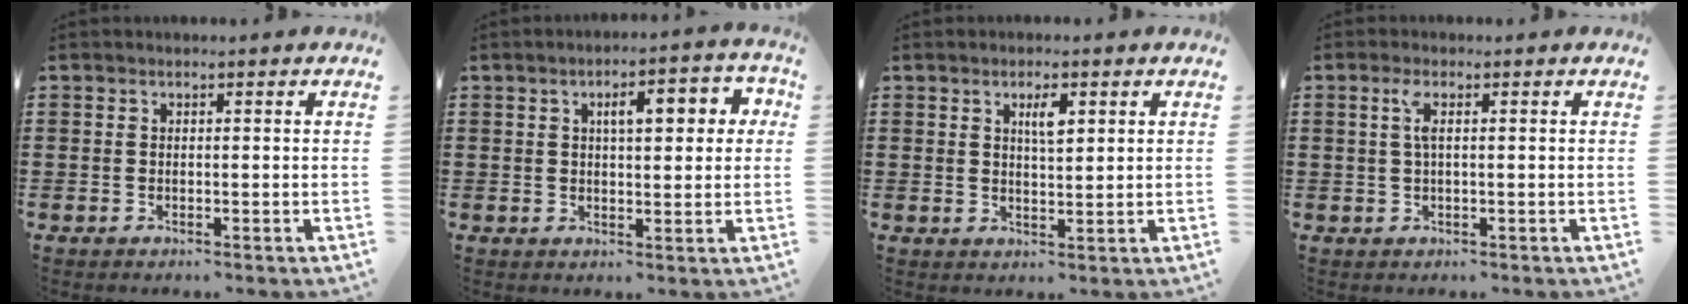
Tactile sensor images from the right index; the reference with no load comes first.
{"total": 5.7, "force": [1.6, 2.2, 5.0], "torque": [-0.070, -0.001, 0.016]}
{"total": 3.1, "force": [1.4, 0.9, 2.7], "torque": [-0.040, -0.001, 0.017]}
{"total": 2.1, "force": [0.5, 0.4, 2.0], "torque": [-0.043, 0.002, 0.006]}